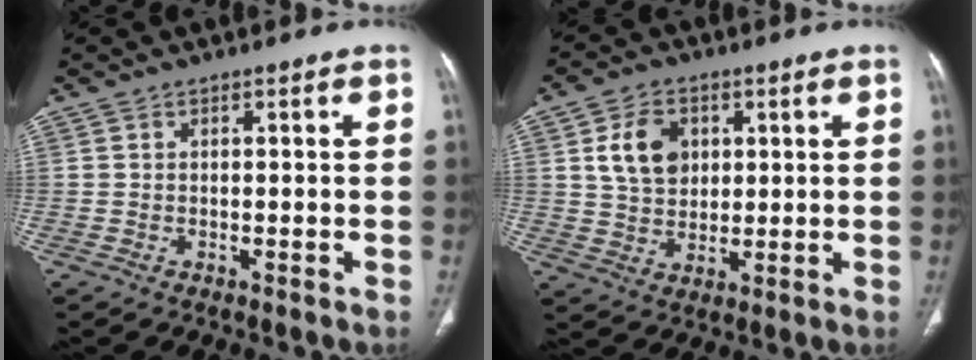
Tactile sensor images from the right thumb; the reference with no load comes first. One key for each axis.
{"total": 9.0, "fx": 2.7, "fy": 6.7, "fz": 5.3, "tx": -0.072, "ty": -0.008, "tz": 0.051}